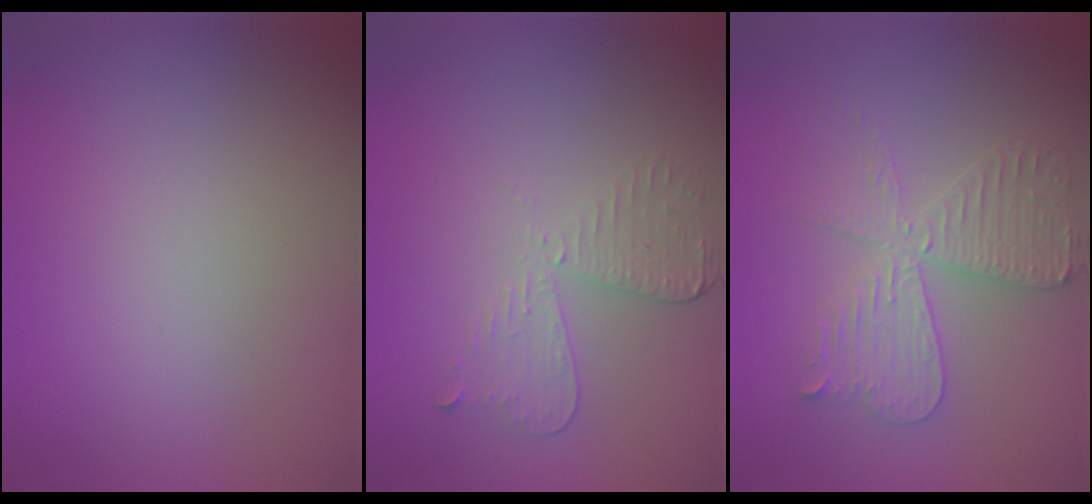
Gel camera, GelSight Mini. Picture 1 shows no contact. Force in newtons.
{"total": 3.0, "press": 2.6, "slide": 1.5}
{"total": 5.3, "press": 5.2, "slide": 0.7}